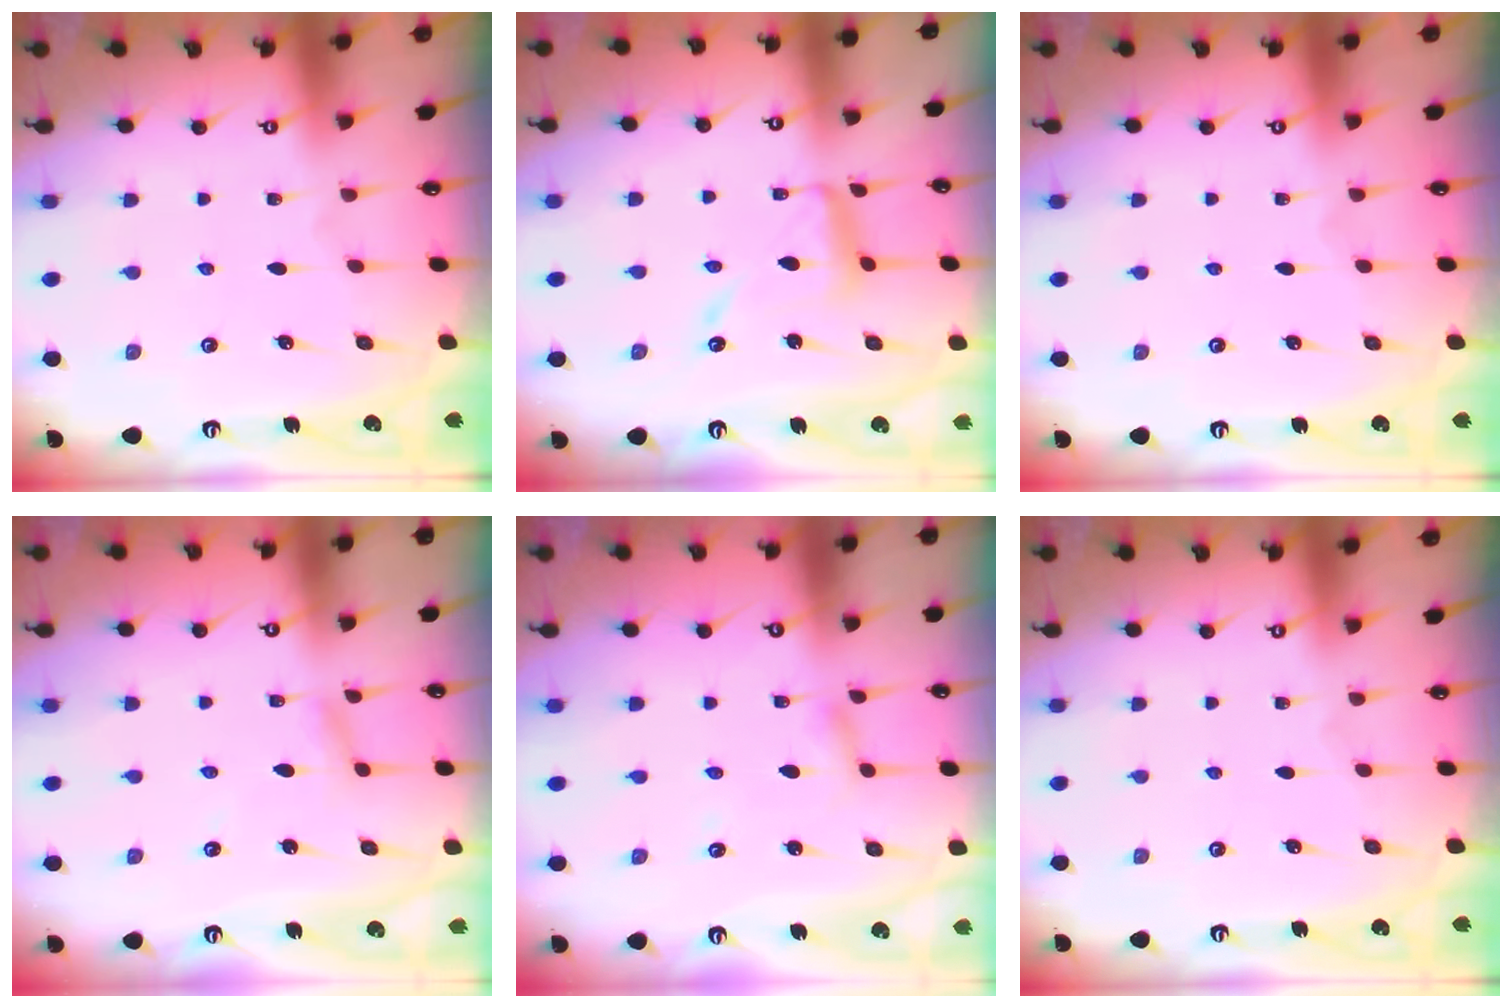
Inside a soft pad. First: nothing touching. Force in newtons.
{"total": 11.9, "press": 11.8, "slide": 1.0}
{"total": 0.0}
{"total": 2.9, "press": 2.9, "slide": 0.3}
{"total": 2.7, "press": 2.6, "slide": 0.3}
{"total": 0.0}